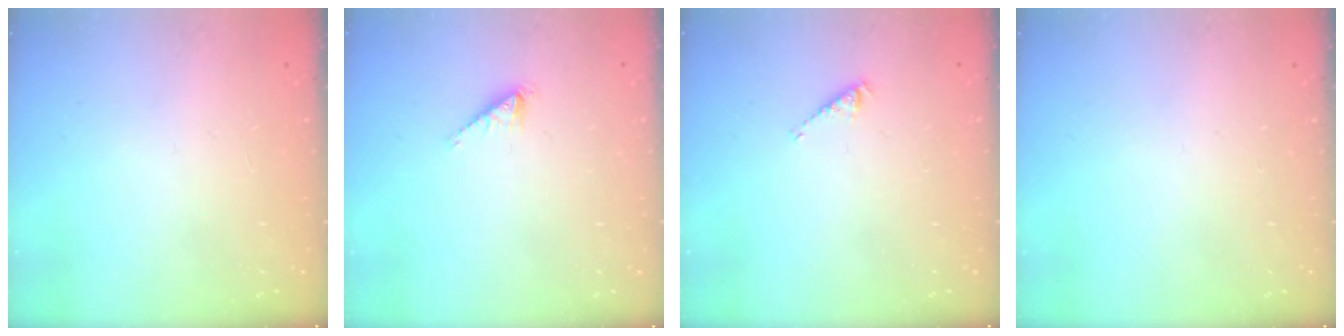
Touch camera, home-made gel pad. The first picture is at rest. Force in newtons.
{"total": 0.8, "press": 0.7, "slide": 0.1}
{"total": 2.9, "press": 2.9, "slide": 0.6}
{"total": 0.0}